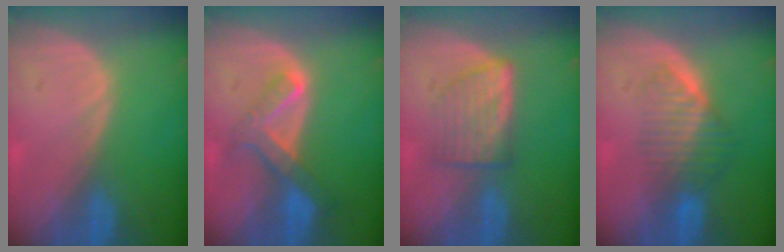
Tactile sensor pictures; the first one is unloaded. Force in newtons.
{"total": 6.8, "press": 5.8, "slide": 3.5}
{"total": 5.6, "press": 5.6, "slide": 0.8}
{"total": 6.5, "press": 5.7, "slide": 3.1}